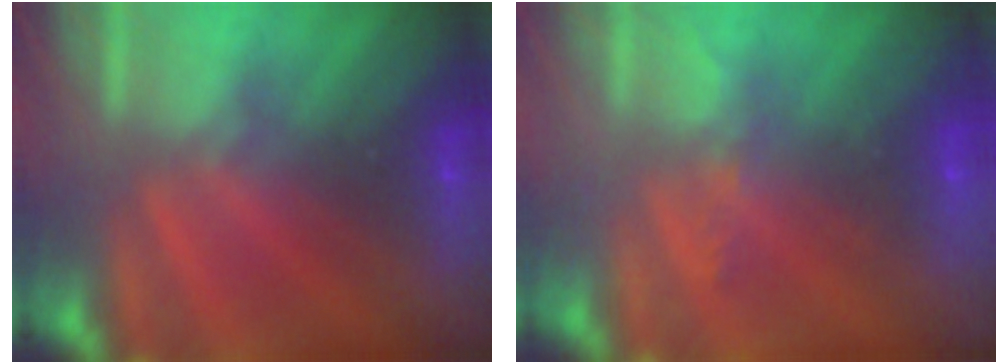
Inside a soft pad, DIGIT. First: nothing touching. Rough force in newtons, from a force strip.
{"total": 2.3}